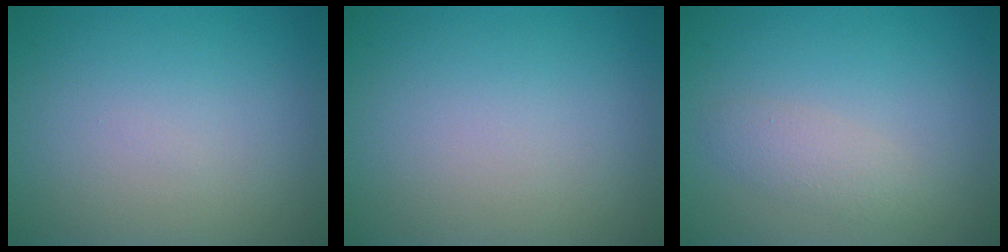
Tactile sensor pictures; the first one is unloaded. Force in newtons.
{"total": 0.0}
{"total": 1.8, "press": 1.8, "slide": 0.2}